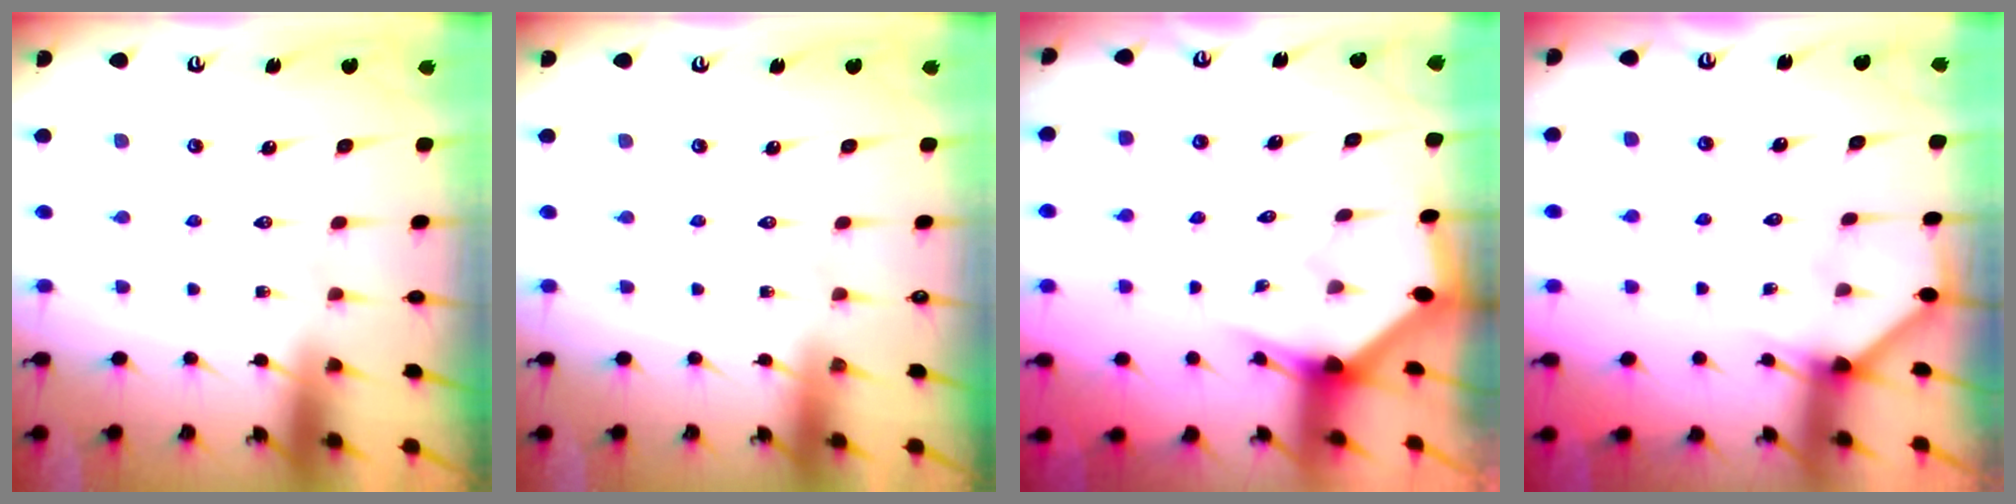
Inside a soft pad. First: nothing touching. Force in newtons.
{"total": 0.0}
{"total": 2.3, "press": 2.3, "slide": 0.1}
{"total": 2.9, "press": 2.9, "slide": 0.3}